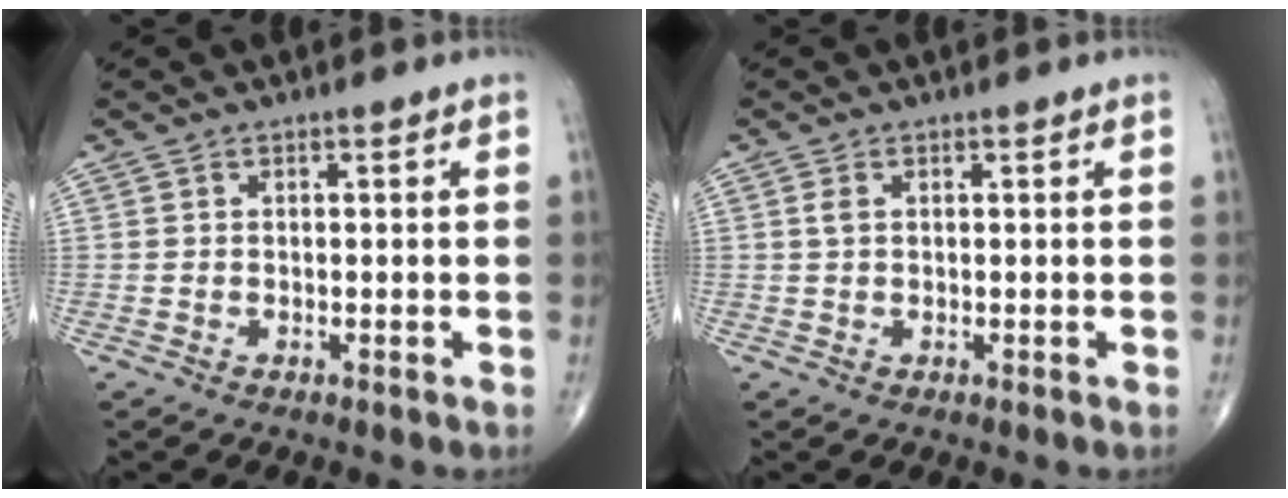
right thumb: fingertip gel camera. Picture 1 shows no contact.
{"total": 1.3, "force": [0.4, 0.8, 1.0], "torque": [-0.024, 0.006, 0.009]}